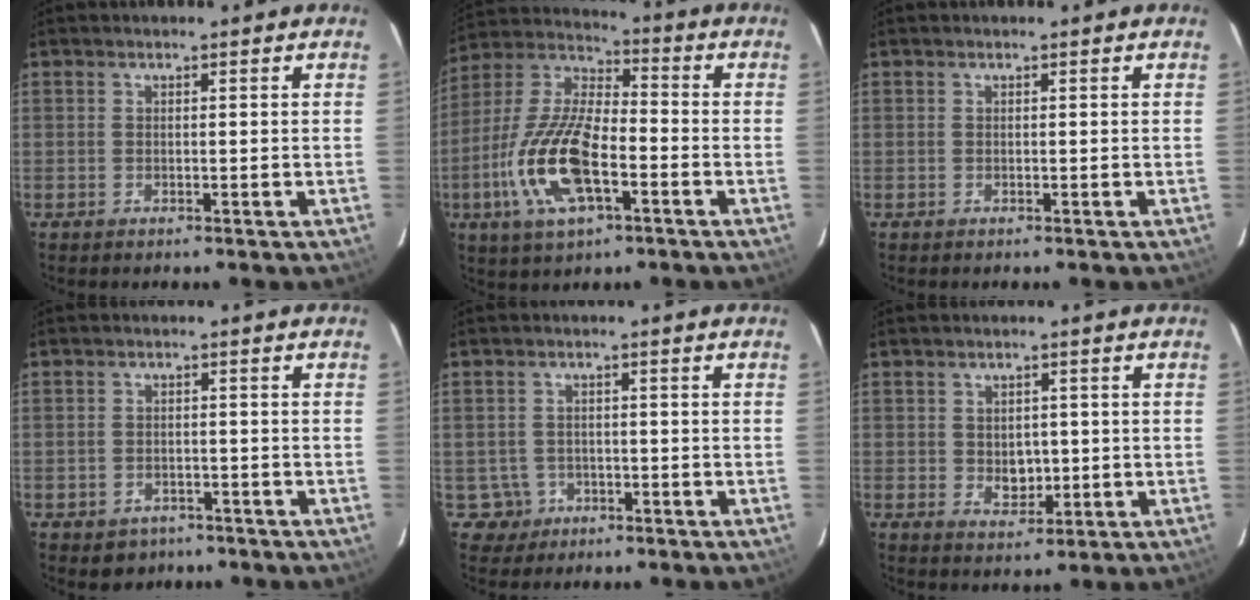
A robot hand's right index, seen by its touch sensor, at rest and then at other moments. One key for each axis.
{"total": 17.3, "fx": -5.9, "fy": 7.0, "fz": 14.7, "tx": -0.316, "ty": -0.009, "tz": -0.113}
{"total": 0.0}
{"total": 4.2, "fx": -2.7, "fy": 3.1, "fz": 0.8, "tx": -0.025, "ty": 0.005, "tz": -0.032}
{"total": 4.1, "fx": -1.5, "fy": 3.8, "fz": -0.1, "tx": -0.010, "ty": 0.016, "tz": -0.022}
{"total": 4.3, "fx": -0.2, "fy": 3.5, "fz": 2.5, "tx": -0.039, "ty": -0.001, "tz": 0.004}